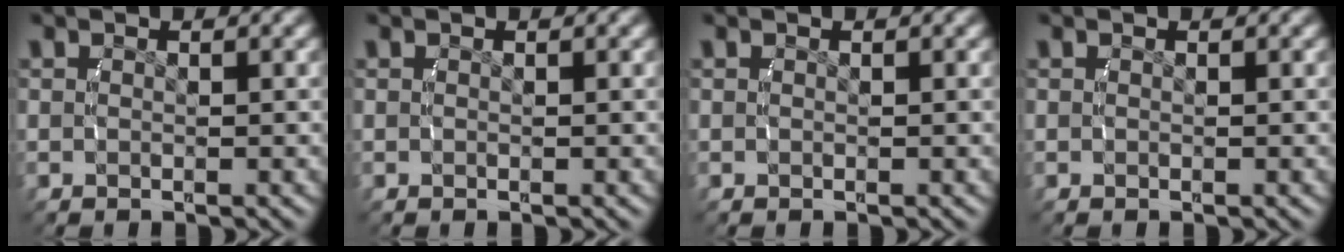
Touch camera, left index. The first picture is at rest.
{"total": 0.0}
{"total": 0.0}
{"total": 0.0}